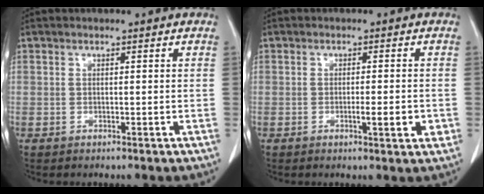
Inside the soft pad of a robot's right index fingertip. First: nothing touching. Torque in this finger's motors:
{"motor_torque": [0.21, -0.18, 0.09, 0.01]}